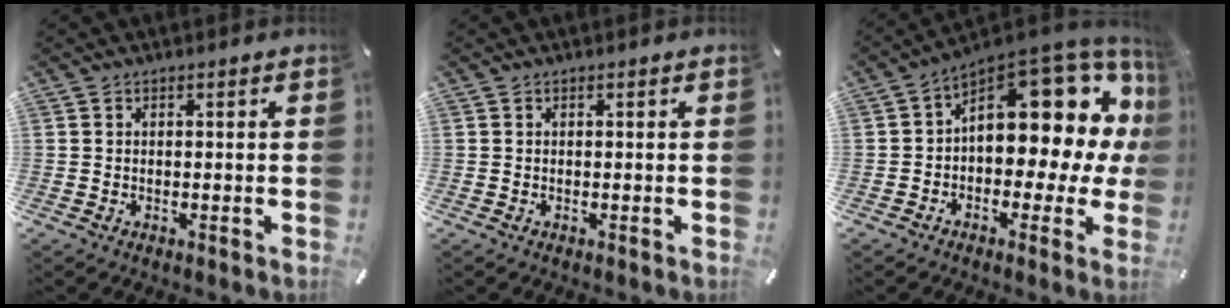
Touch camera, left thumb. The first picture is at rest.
{"total": 0.0}
{"total": 16.3, "force": [7.1, 8.8, 11.8], "torque": [-0.133, -0.078, 0.112]}